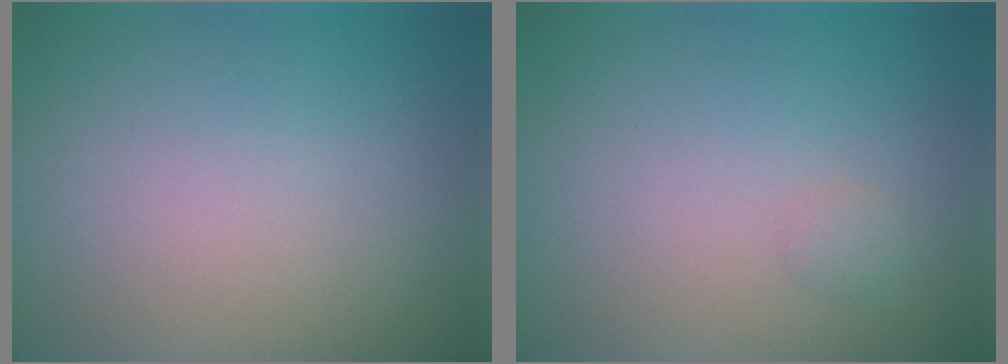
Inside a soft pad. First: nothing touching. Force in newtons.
{"total": 0.6, "press": 0.6, "slide": 0.0}